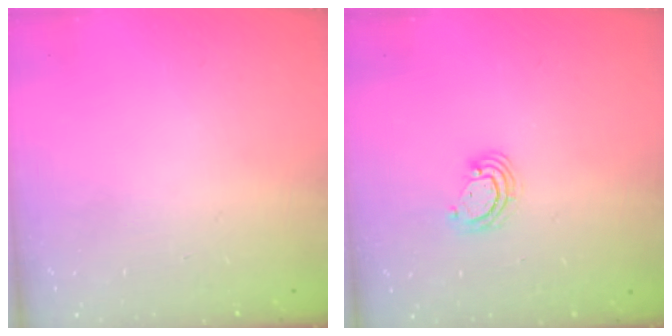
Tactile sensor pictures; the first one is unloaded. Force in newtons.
{"total": 4.0, "press": 4.0, "slide": 0.3}